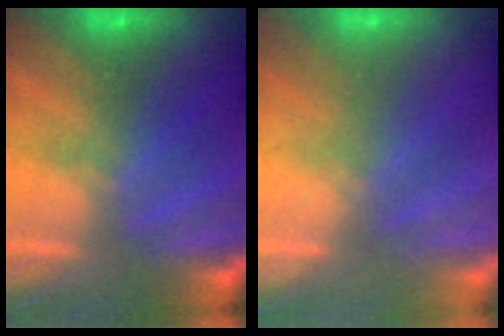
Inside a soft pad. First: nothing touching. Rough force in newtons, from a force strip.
{"total": 2.4}